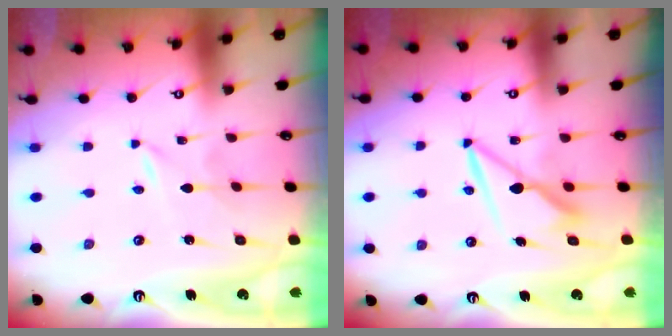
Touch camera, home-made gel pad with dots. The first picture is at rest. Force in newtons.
{"total": 7.6, "press": 7.5, "slide": 0.8}